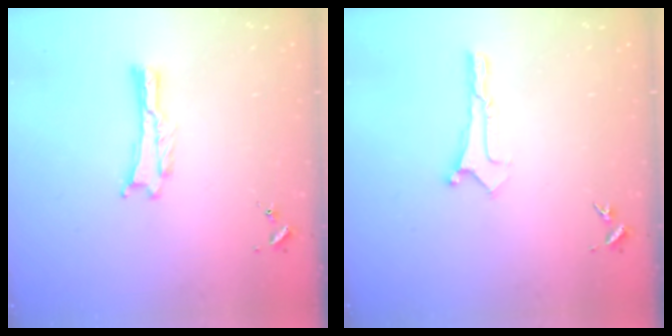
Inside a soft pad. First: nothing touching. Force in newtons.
{"total": 0.0}